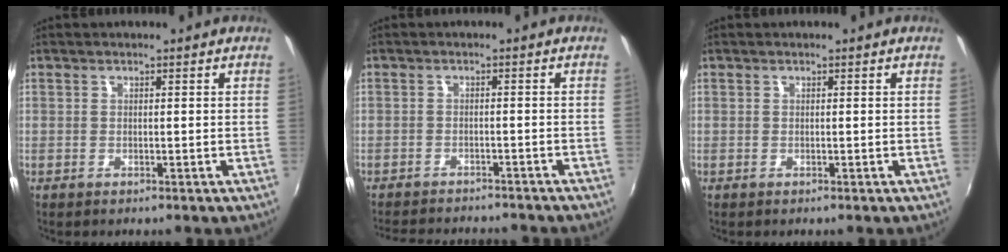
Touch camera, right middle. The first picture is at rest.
{"total": 10.7, "force": [-9.7, 2.0, 4.0], "torque": [-0.092, -0.016, -0.140]}
{"total": 0.0}